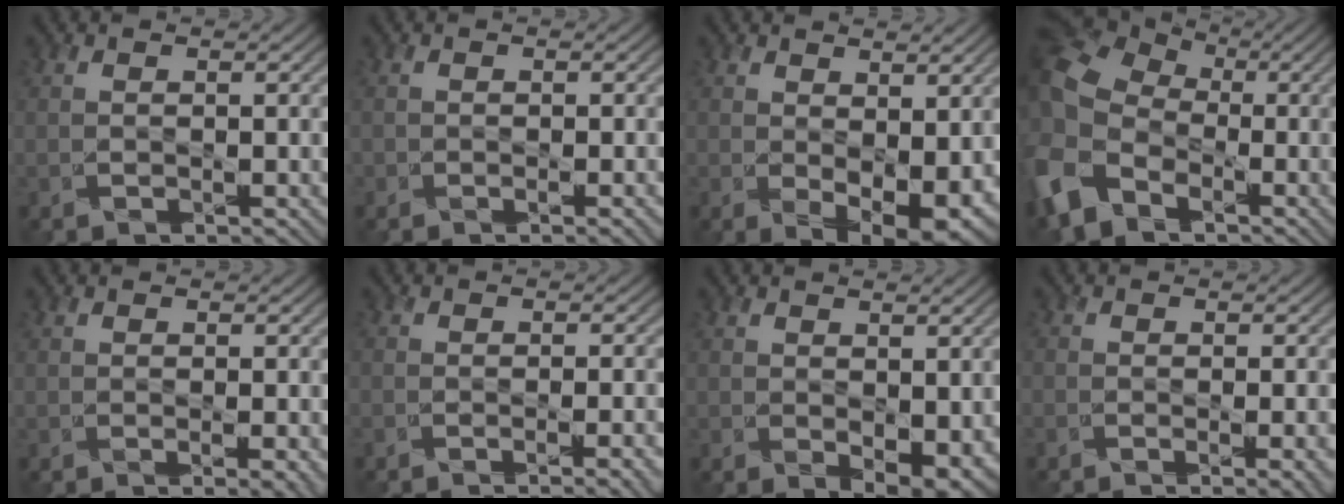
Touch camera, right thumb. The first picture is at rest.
{"total": 1.3, "force": [-0.7, 0.5, 0.9], "torque": [-0.013, -0.002, -0.008]}
{"total": 6.4, "force": [0.1, 3.4, 5.4], "torque": [-0.097, -0.024, 0.016]}
{"total": 13.5, "force": [-3.3, 9.9, 8.5], "torque": [-0.243, -0.042, -0.058]}
{"total": 1.6, "force": [-0.4, 0.1, 1.6], "torque": [-0.026, -0.004, -0.008]}
{"total": 4.4, "force": [-2.5, 1.0, 3.5], "torque": [-0.041, 0.008, -0.035]}
{"total": 4.1, "force": [-0.3, 2.2, 3.4], "torque": [-0.055, -0.020, 0.005]}
{"total": 3.9, "force": [-1.9, 1.1, 3.2], "torque": [-0.038, -0.004, -0.027]}